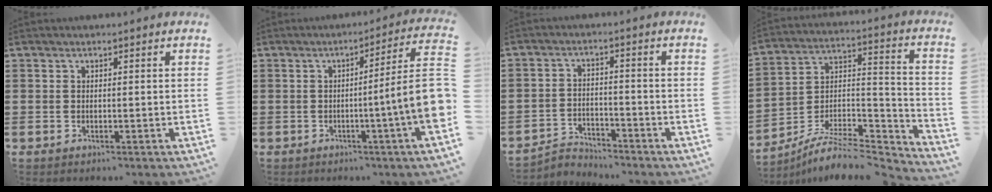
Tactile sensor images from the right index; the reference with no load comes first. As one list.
[{"total": 10.7, "force": [-1.3, 0.4, 10.6], "torque": [-0.178, -0.024, -0.027]}, {"total": 3.1, "force": [-3.1, 0.6, 0.0], "torque": [-0.010, 0.002, -0.065]}, {"total": 7.9, "force": [-6.5, 2.9, 3.5], "torque": [-0.060, 0.012, -0.125]}]